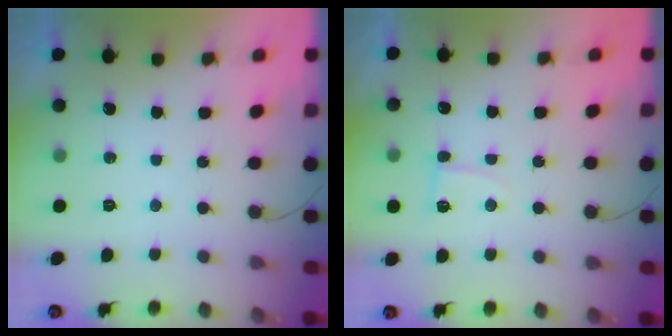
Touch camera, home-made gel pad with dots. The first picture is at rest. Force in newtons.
{"total": 3.4, "press": 3.4, "slide": 0.4}